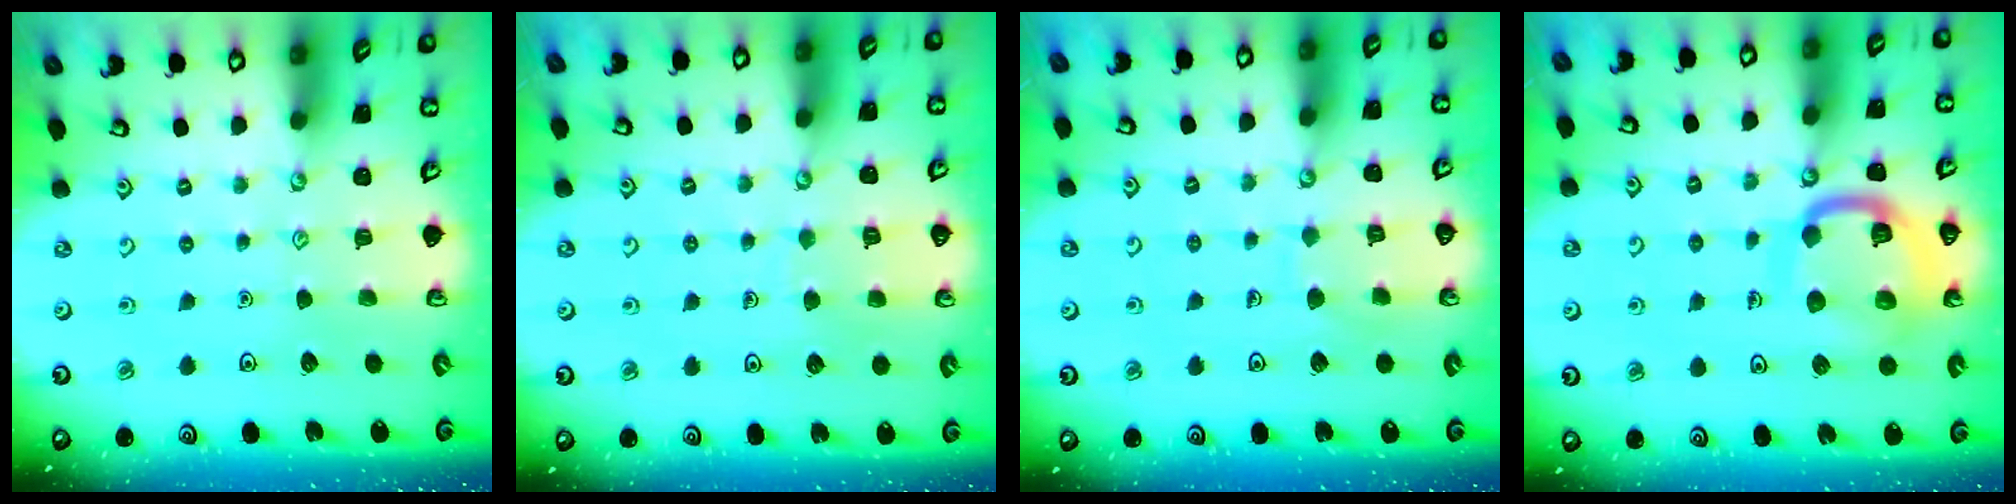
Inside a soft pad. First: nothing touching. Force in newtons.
{"total": 5.1, "press": 5.1, "slide": 0.4}
{"total": 6.5, "press": 6.5, "slide": 0.6}
{"total": 14.5, "press": 14.4, "slide": 1.6}